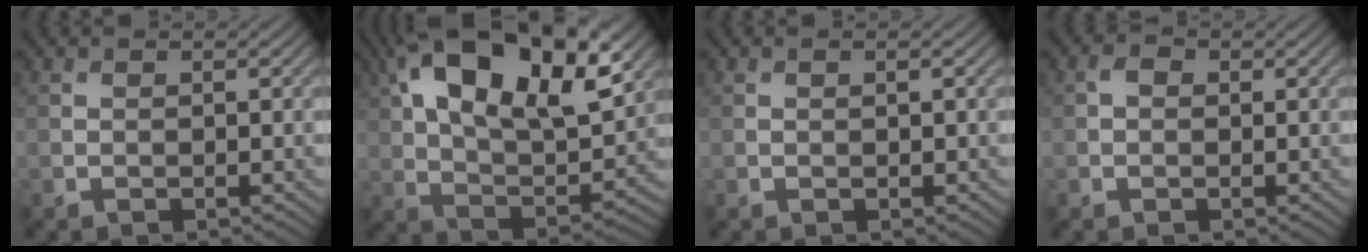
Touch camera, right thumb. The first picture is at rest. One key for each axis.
{"total": 19.2, "fx": 9.0, "fy": 9.1, "fz": 14.3, "tx": -0.261, "ty": 0.029, "tz": 0.131}
{"total": 0.6, "fx": 0.1, "fy": 0.1, "fz": 0.6, "tx": -0.008, "ty": 0.002, "tz": 0.002}
{"total": 1.2, "fx": 0.1, "fy": 1.0, "fz": 0.7, "tx": -0.014, "ty": 0.001, "tz": -0.005}